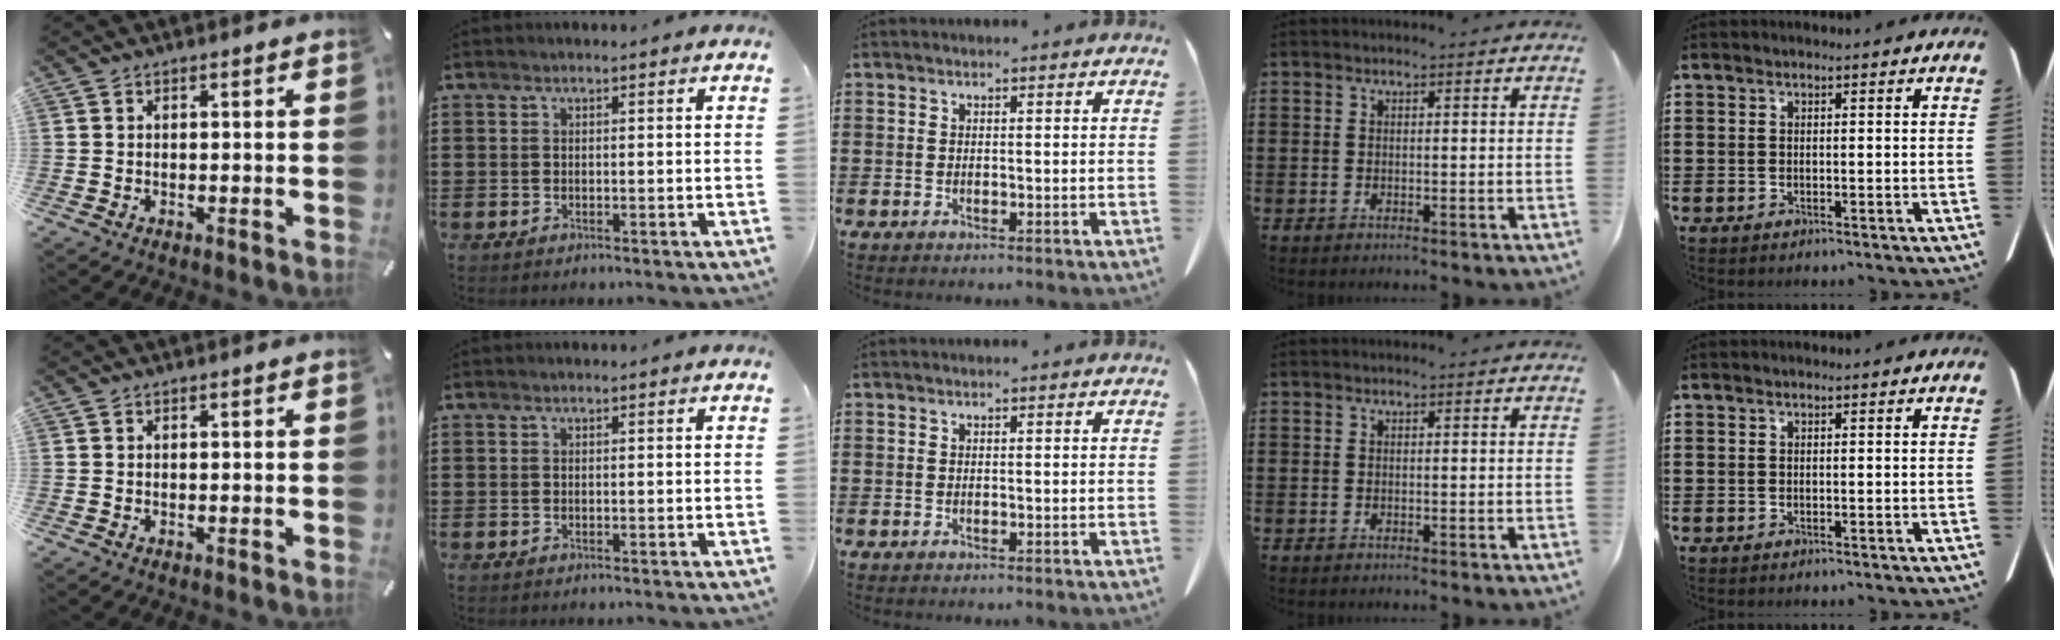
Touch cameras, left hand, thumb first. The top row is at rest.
{}